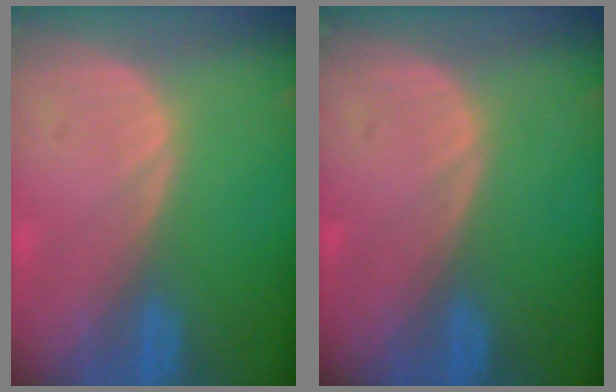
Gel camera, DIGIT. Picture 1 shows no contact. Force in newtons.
{"total": 0.0}